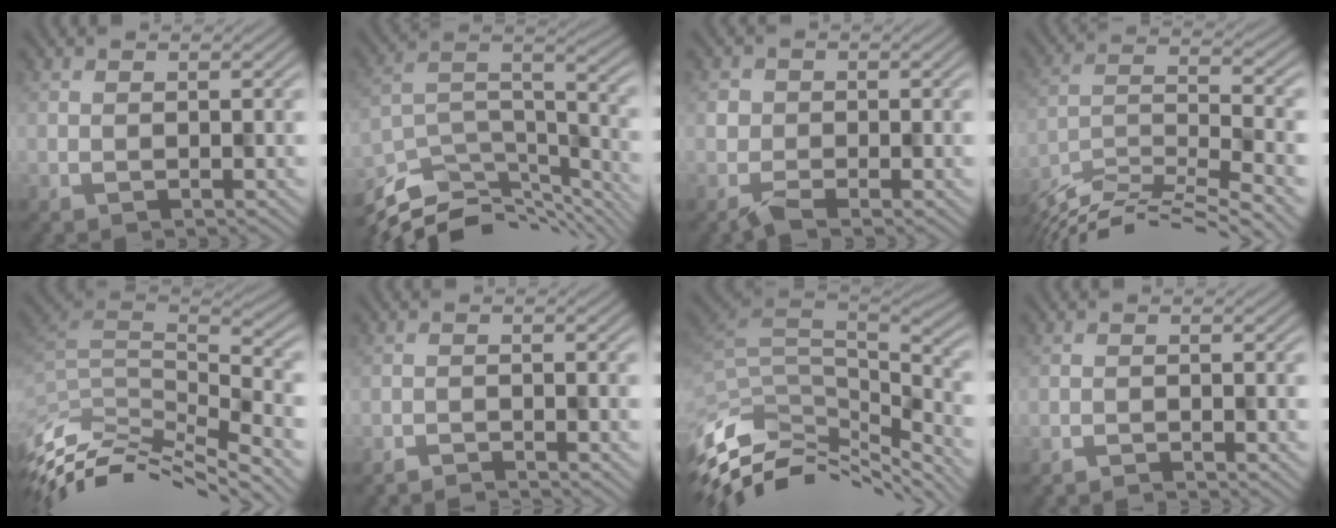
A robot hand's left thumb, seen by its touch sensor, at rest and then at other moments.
{"total": 11.4, "force": [-9.1, 3.9, 5.7], "torque": [-0.115, -0.002, -0.146]}
{"total": 1.7, "force": [-1.3, 1.1, 0.3], "torque": [-0.003, -0.002, -0.030]}
{"total": 12.2, "force": [-9.8, 2.4, 6.7], "torque": [-0.120, -0.007, -0.169]}
{"total": 9.7, "force": [-5.7, 3.4, 7.1], "torque": [-0.166, 0.004, -0.093]}
{"total": 2.3, "force": [-2.3, 0.0, 0.2], "torque": [0.001, 0.001, -0.043]}
{"total": 10.8, "force": [-5.5, 5.3, 7.6], "torque": [-0.176, -0.003, -0.075]}
{"total": 1.6, "force": [-1.6, 0.0, 0.0], "torque": [0.003, 0.001, -0.028]}